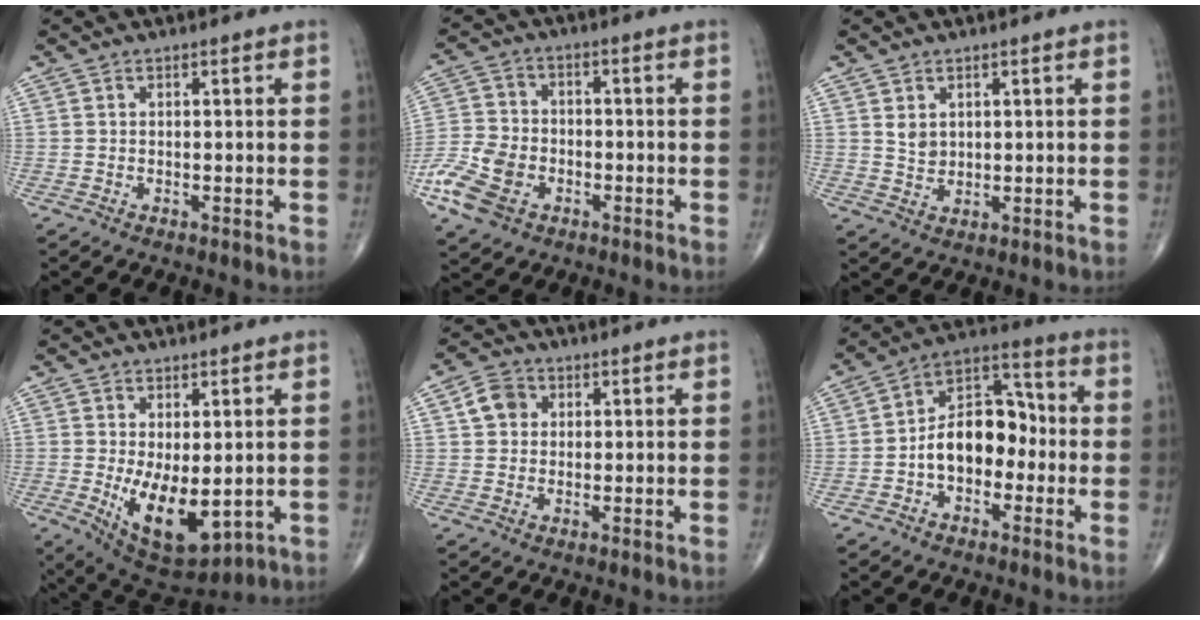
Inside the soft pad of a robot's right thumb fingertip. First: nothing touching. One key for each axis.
{"total": 10.8, "fx": -4.5, "fy": 7.6, "fz": 6.3, "tx": -0.126, "ty": 0.012, "tz": -0.090}
{"total": 2.9, "fx": 1.1, "fy": 2.1, "fz": 1.6, "tx": -0.020, "ty": -0.013, "tz": 0.028}
{"total": 11.8, "fx": -1.5, "fy": 5.8, "fz": 10.1, "tx": -0.148, "ty": -0.024, "tz": 0.002}
{"total": 4.8, "fx": 1.2, "fy": 4.1, "fz": 2.2, "tx": -0.027, "ty": 0.005, "tz": 0.016}
{"total": 12.7, "fx": -2.2, "fy": 8.4, "fz": 9.3, "tx": -0.121, "ty": 0.049, "tz": -0.050}